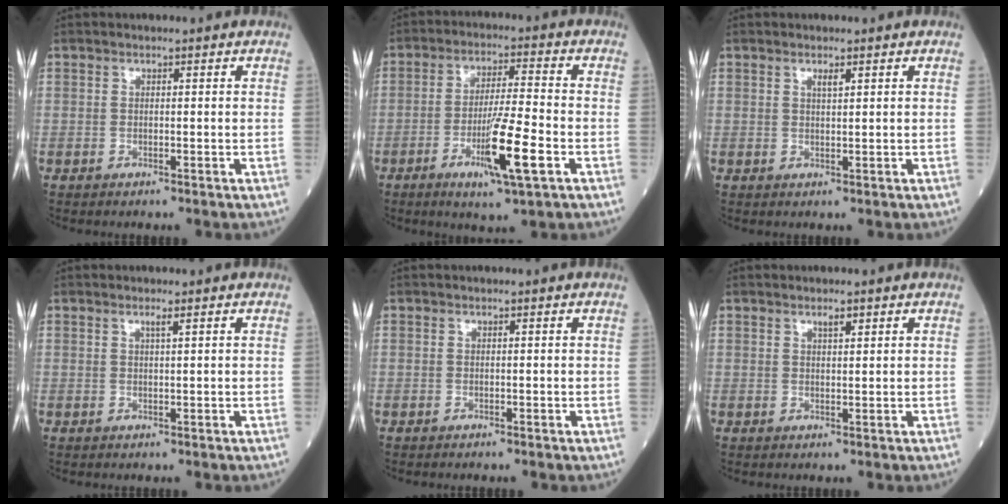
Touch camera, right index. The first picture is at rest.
{"total": 10.2, "force": [-3.9, 0.3, 9.4], "torque": [-0.168, -0.016, -0.069]}
{"total": 1.1, "force": [0.7, 0.1, 0.9], "torque": [-0.018, -0.002, 0.013]}
{"total": 1.0, "force": [0.5, -0.2, 0.8], "torque": [-0.019, -0.002, 0.011]}
{"total": 0.0}
{"total": 1.4, "force": [1.0, 0.2, 1.0], "torque": [-0.020, -0.001, 0.017]}